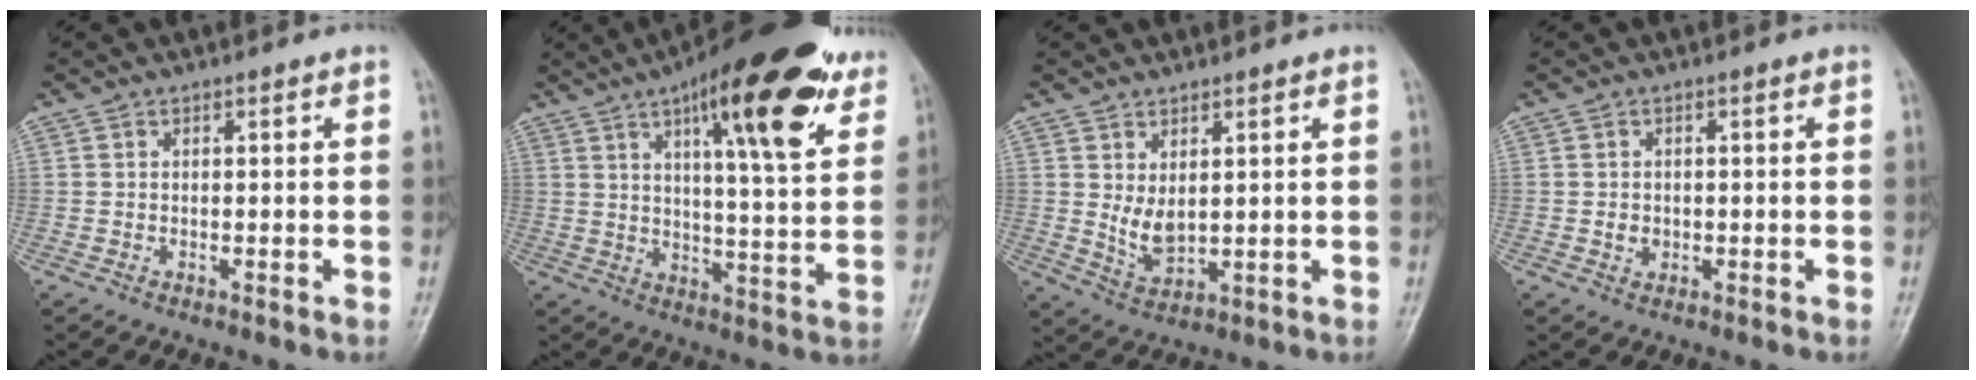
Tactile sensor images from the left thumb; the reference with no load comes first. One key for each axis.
{"total": 22.4, "fx": 12.2, "fy": 6.2, "fz": 17.8, "tx": -0.231, "ty": -0.033, "tz": 0.174}
{"total": 5.1, "fx": 1.4, "fy": 2.7, "fz": 4.1, "tx": -0.065, "ty": -0.020, "tz": 0.038}
{"total": 1.7, "fx": -0.2, "fy": 1.5, "fz": 0.9, "tx": -0.010, "ty": 0.003, "tz": -0.001}